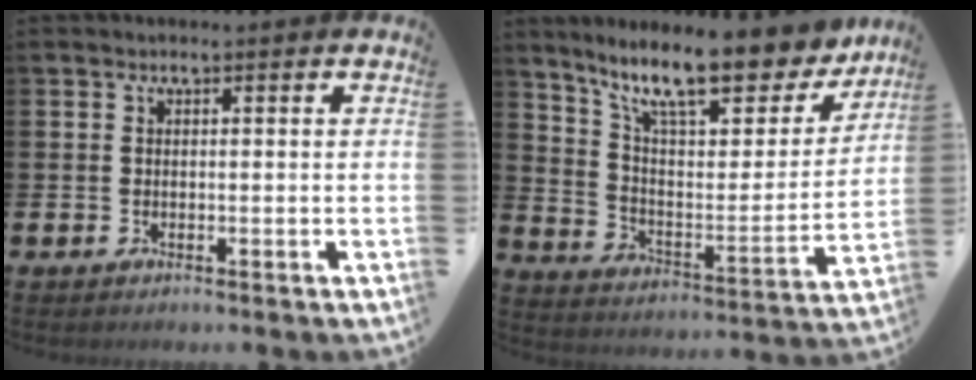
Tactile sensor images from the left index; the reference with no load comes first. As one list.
[{"total": 13.7, "force": [11.0, 3.8, 7.1], "torque": [-0.151, -0.070, 0.188]}]